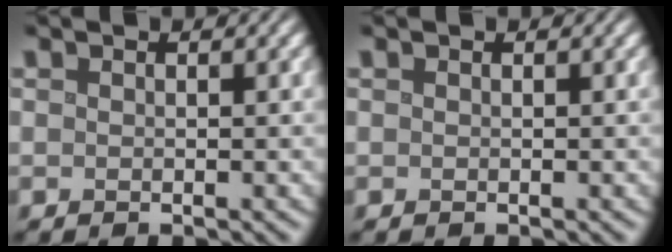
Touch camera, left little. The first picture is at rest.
{"total": 0.0}